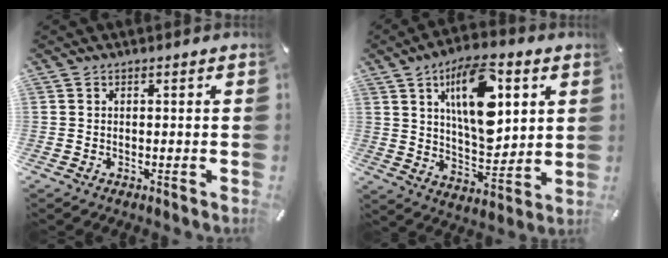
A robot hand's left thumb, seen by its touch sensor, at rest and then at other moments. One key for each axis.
{"total": 18.4, "fx": 7.1, "fy": 9.0, "fz": 14.3, "tx": -0.245, "ty": -0.020, "tz": 0.112}